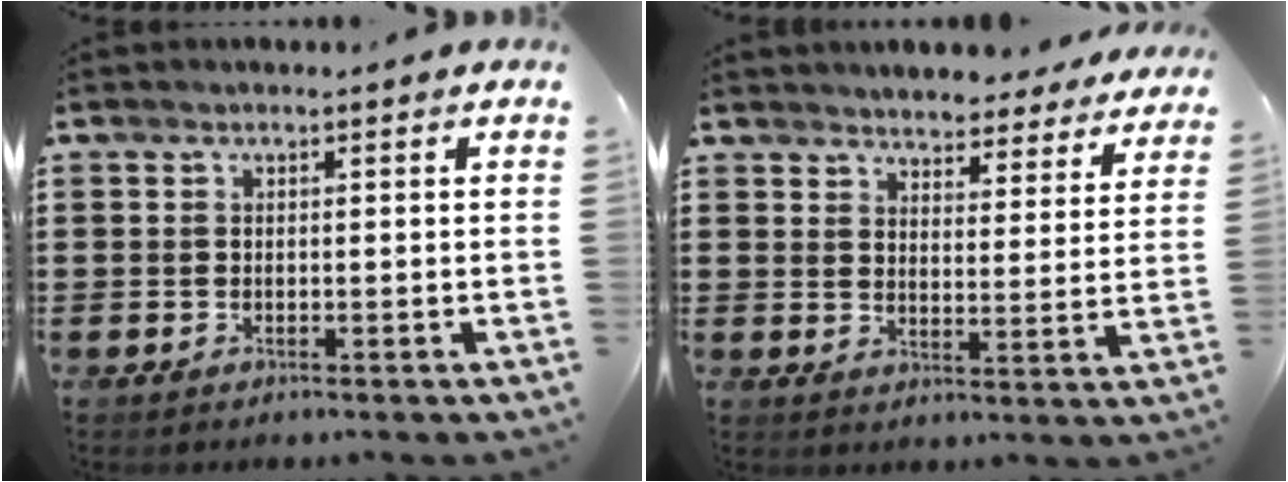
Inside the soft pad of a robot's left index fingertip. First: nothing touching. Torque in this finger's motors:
{"motor_torque": [2.14, 0.00, 0.31, 0.10]}